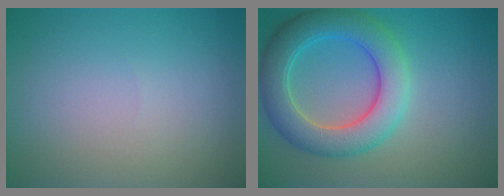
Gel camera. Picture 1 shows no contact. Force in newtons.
{"total": 6.8, "press": 6.8, "slide": 0.1}